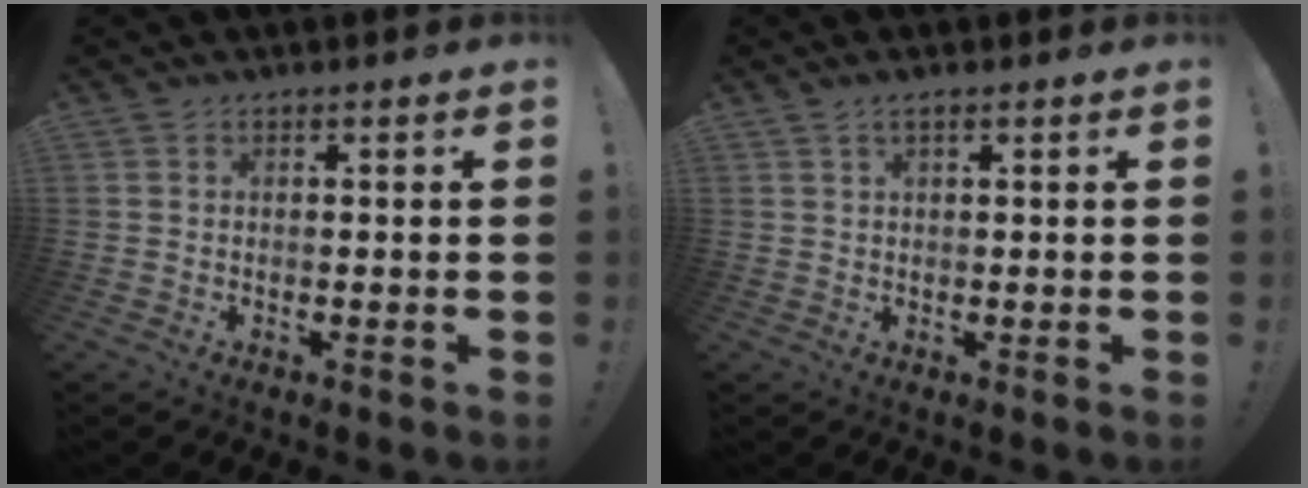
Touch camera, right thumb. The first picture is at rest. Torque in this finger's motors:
{"motor_torque": [0.12, -0.38, -0.07, 0.07, 0.11]}